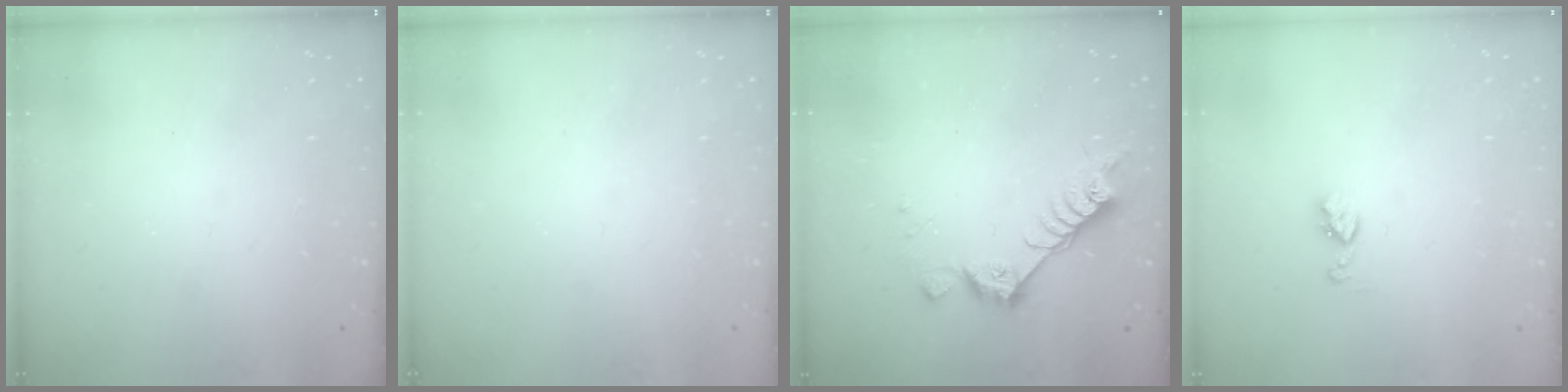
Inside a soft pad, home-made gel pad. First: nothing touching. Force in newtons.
{"total": 0.0}
{"total": 7.0, "press": 6.9, "slide": 1.4}
{"total": 6.7, "press": 6.6, "slide": 0.6}